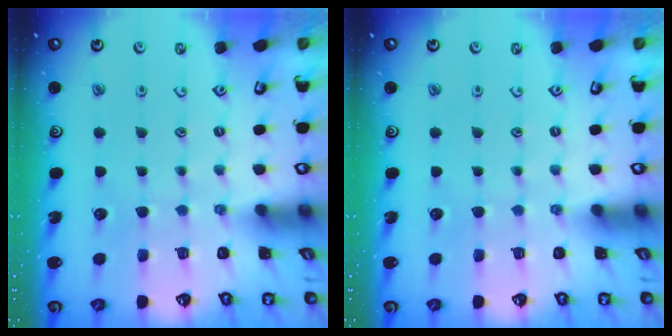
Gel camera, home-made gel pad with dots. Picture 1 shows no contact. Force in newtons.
{"total": 0.0}